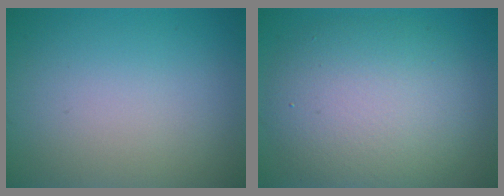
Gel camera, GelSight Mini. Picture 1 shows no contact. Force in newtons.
{"total": 8.1, "press": 8.0, "slide": 1.0}